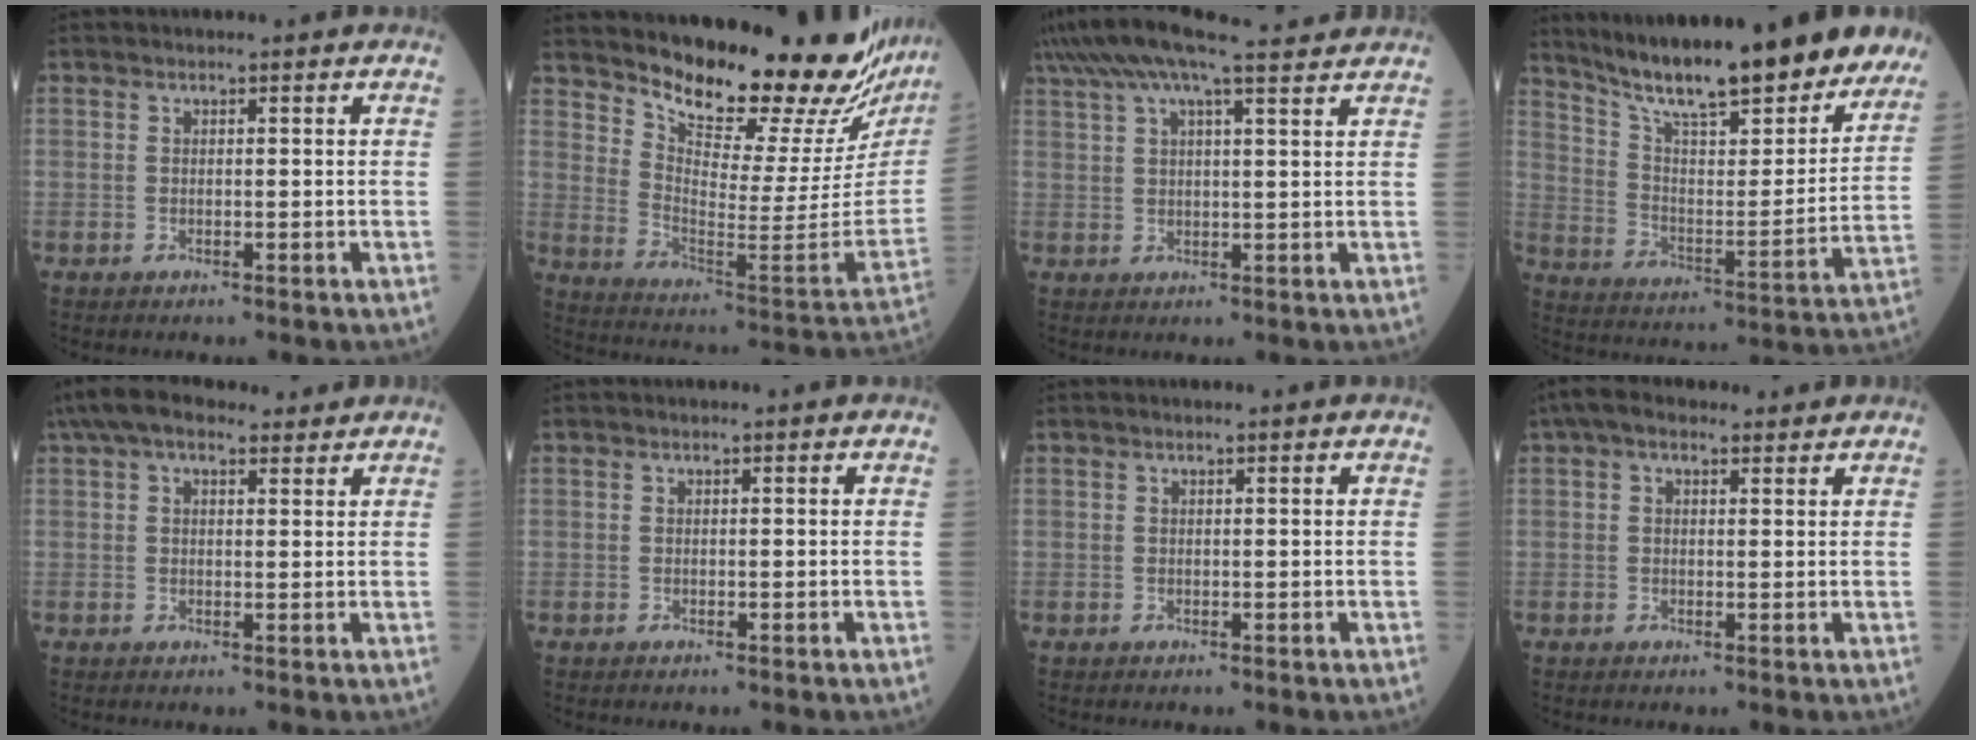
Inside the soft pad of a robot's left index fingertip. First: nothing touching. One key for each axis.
{"total": 26.0, "fx": 23.8, "fy": 2.9, "fz": 10.0, "tx": -0.161, "ty": -0.129, "tz": 0.320}
{"total": 15.9, "fx": 13.2, "fy": 1.4, "fz": 8.7, "tx": -0.171, "ty": 0.051, "tz": 0.204}
{"total": 26.1, "fx": 21.7, "fy": 4.6, "fz": 13.7, "tx": -0.210, "ty": -0.031, "tz": 0.308}
{"total": 8.5, "fx": 6.4, "fy": 3.3, "fz": 4.6, "tx": -0.087, "ty": 0.051, "tz": 0.110}
{"total": 0.0}
{"total": 0.7, "fx": 0.6, "fy": 0.0, "fz": 0.4, "tx": -0.010, "ty": 0.007, "tz": 0.010}
{"total": 5.2, "fx": 3.6, "fy": 2.3, "fz": 2.9, "tx": -0.059, "ty": 0.043, "tz": 0.063}